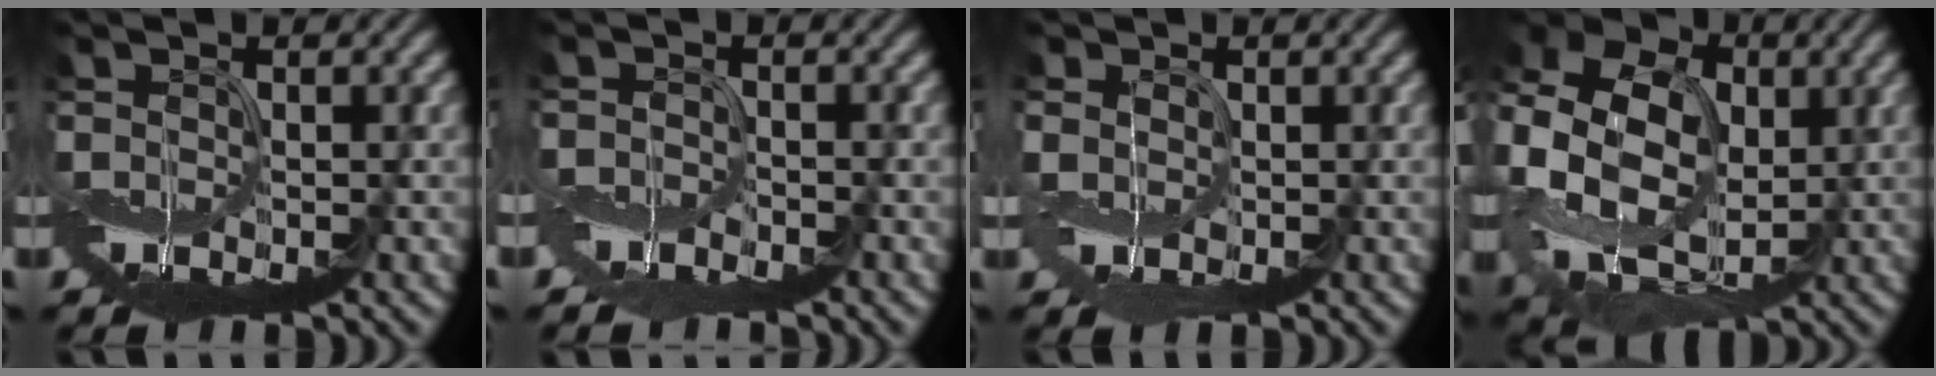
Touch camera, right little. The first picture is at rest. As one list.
[{"total": 2.7, "force": [-2.3, 1.2, 0.8], "torque": [-0.009, -0.006, -0.053]}, {"total": 2.7, "force": [0.9, 2.4, 1.1], "torque": [-0.034, 0.003, 0.015]}, {"total": 13.7, "force": [0.9, 10.4, 8.9], "torque": [-0.213, 0.007, 0.023]}]